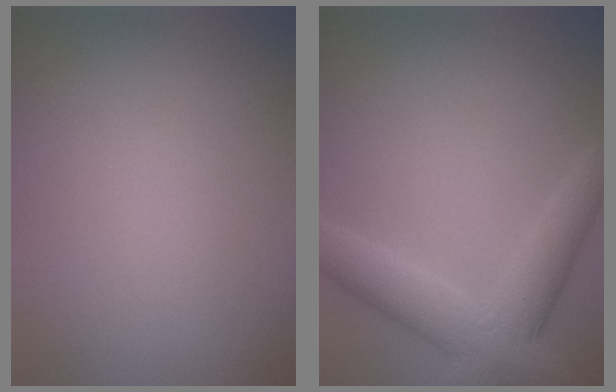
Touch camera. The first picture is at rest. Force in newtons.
{"total": 5.8, "press": 5.8, "slide": 0.2}